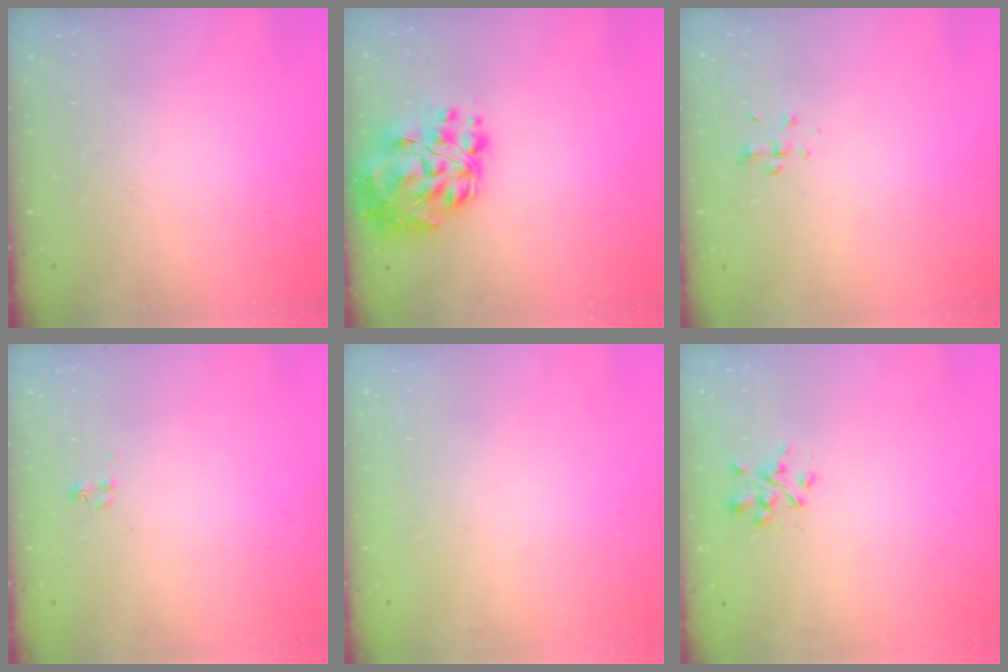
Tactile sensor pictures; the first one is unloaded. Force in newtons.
{"total": 15.9, "press": 15.2, "slide": 4.7}
{"total": 2.0, "press": 1.8, "slide": 0.9}
{"total": 0.0}
{"total": 1.8, "press": 1.8, "slide": 0.2}
{"total": 2.0, "press": 1.9, "slide": 0.5}